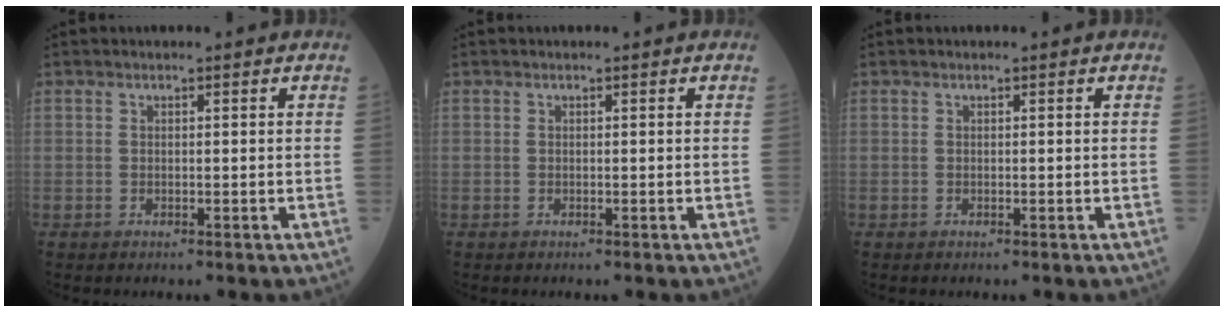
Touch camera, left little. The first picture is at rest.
{"total": 0.0}
{"total": 0.0}